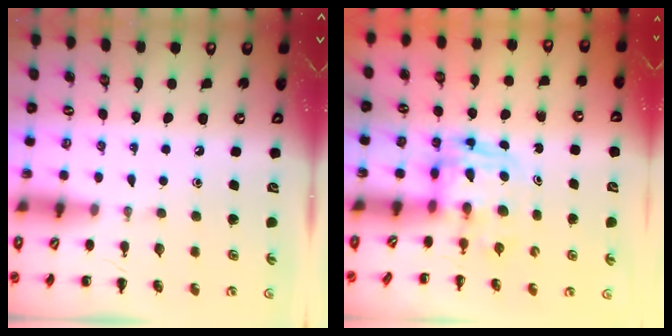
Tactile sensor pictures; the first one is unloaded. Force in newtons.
{"total": 2.6, "press": 2.6, "slide": 0.2}